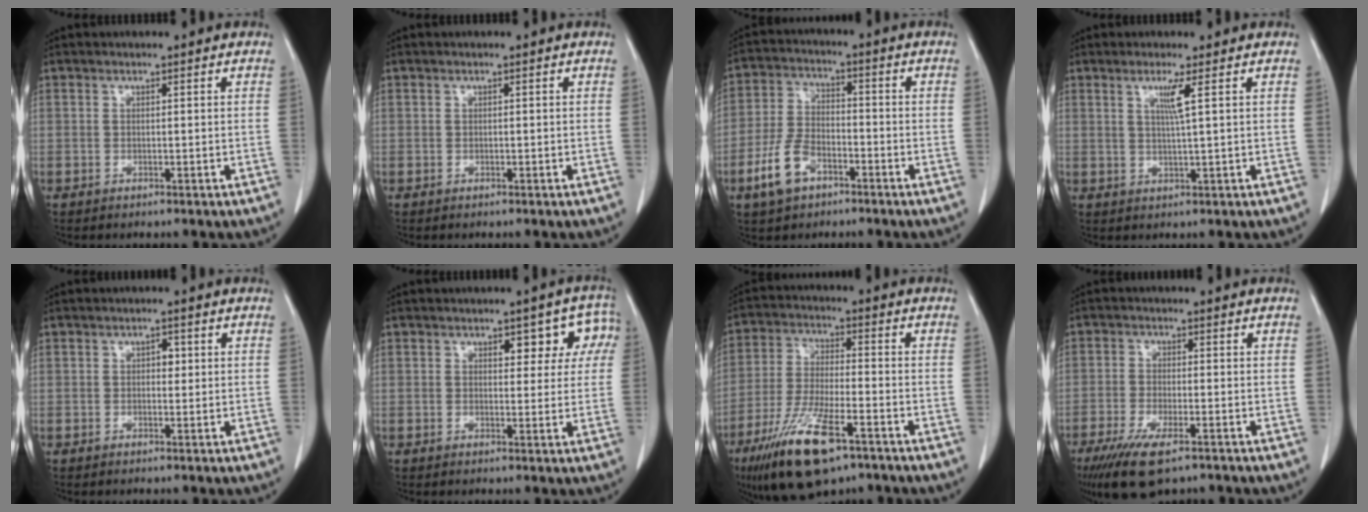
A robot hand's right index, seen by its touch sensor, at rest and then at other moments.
{"total": 0.0}
{"total": 8.2, "force": [-4.4, 4.5, 5.3], "torque": [-0.125, 0.005, -0.081]}
{"total": 3.1, "force": [1.2, -0.8, 2.7], "torque": [-0.055, -0.006, 0.024]}
{"total": 1.4, "force": [0.3, 0.9, 1.1], "torque": [-0.011, 0.003, 0.003]}
{"total": 6.0, "force": [2.2, 3.7, 4.2], "torque": [-0.026, 0.024, 0.023]}
{"total": 14.3, "force": [-8.5, 3.4, 10.9], "torque": [-0.221, -0.027, -0.147]}
{"total": 9.1, "force": [-6.0, 2.2, 6.5], "torque": [-0.116, -0.020, -0.096]}